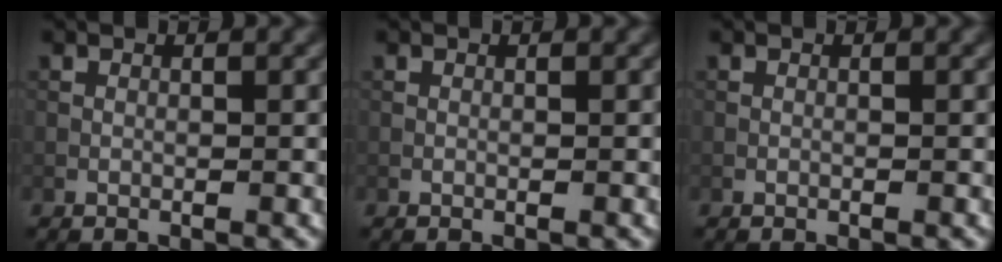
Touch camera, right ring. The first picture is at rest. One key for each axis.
{"total": 0.0}
{"total": 0.0}